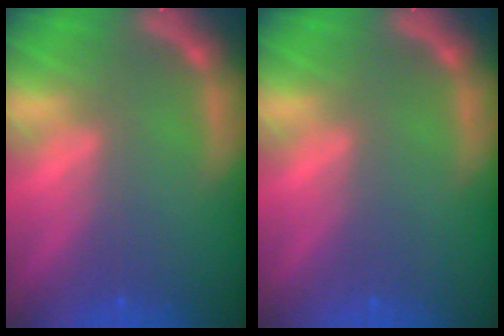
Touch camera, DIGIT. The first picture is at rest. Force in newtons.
{"total": 0.0}